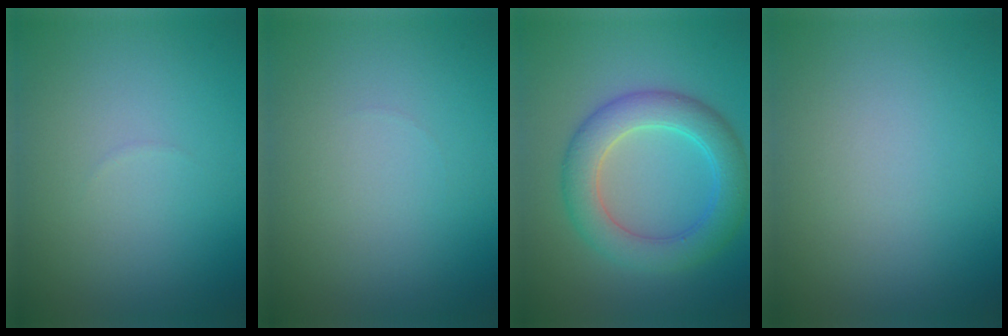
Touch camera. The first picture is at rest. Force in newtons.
{"total": 0.0}
{"total": 5.4, "press": 5.4, "slide": 0.1}
{"total": 0.0}